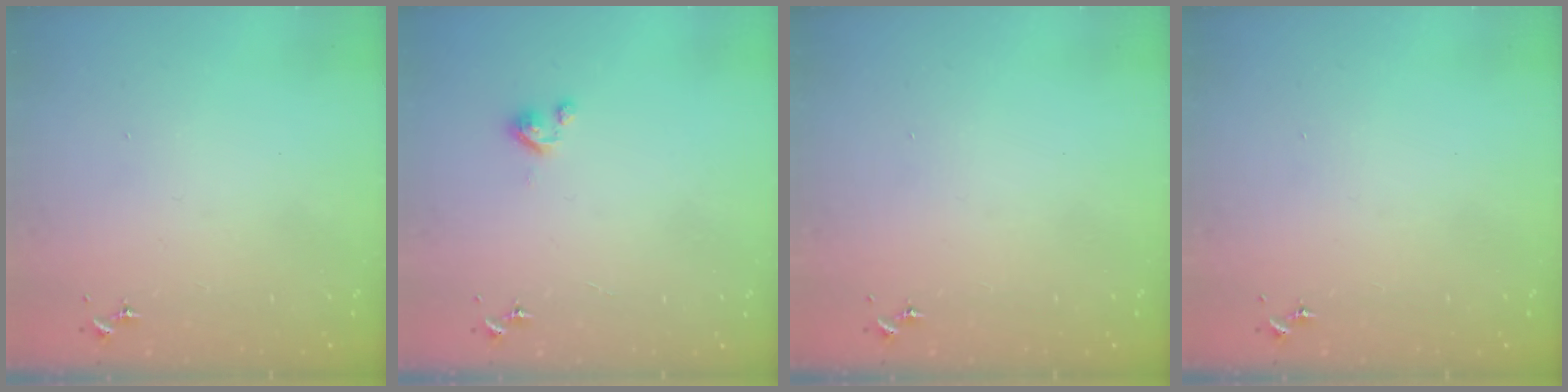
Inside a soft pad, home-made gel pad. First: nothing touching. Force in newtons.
{"total": 2.8, "press": 2.8, "slide": 0.3}
{"total": 0.0}
{"total": 0.0}